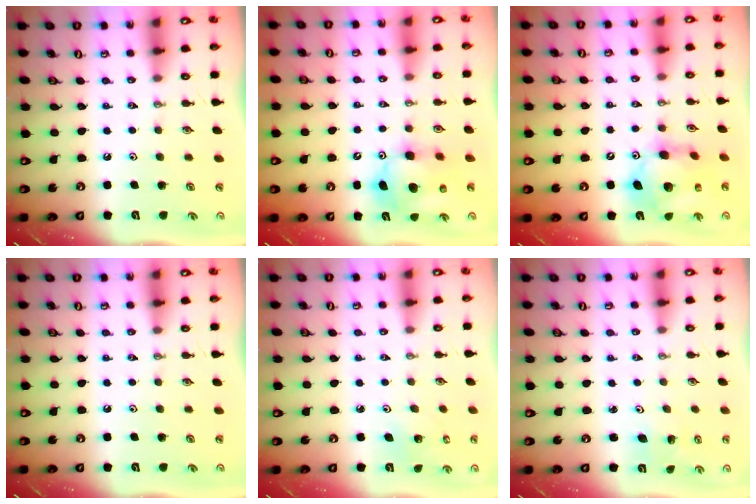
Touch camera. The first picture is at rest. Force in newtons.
{"total": 11.8, "press": 11.6, "slide": 2.1}
{"total": 14.4, "press": 14.3, "slide": 1.4}
{"total": 0.0}
{"total": 2.7, "press": 2.7, "slide": 0.2}
{"total": 2.7, "press": 2.7, "slide": 0.3}